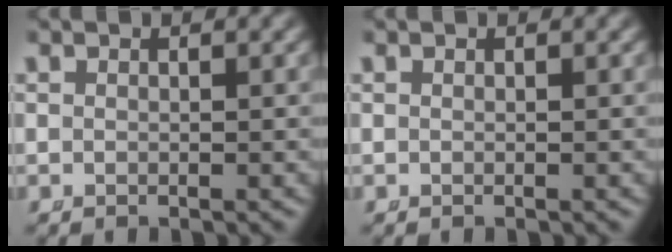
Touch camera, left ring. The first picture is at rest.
{"total": 0.0}